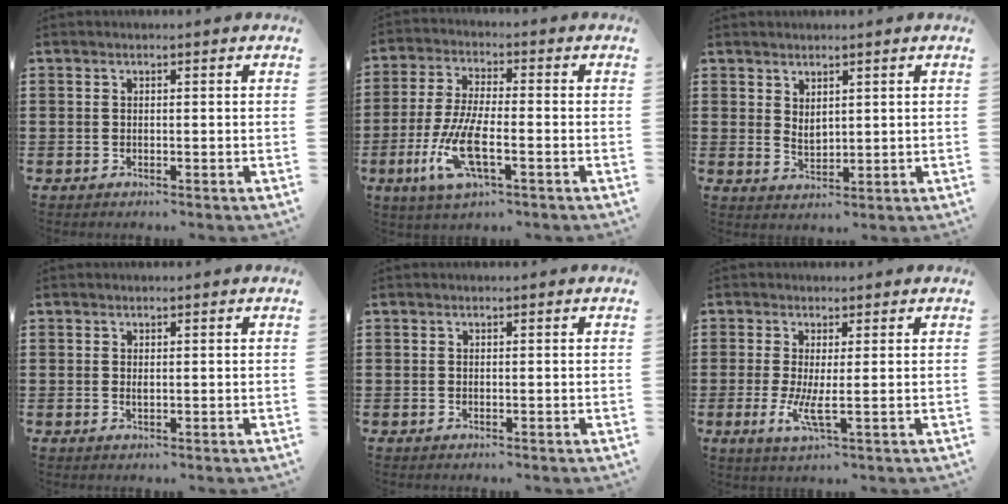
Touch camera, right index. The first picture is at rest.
{"total": 9.4, "force": [-3.8, 2.6, 8.2], "torque": [-0.196, -0.021, -0.074]}
{"total": 2.1, "force": [1.5, 1.0, 1.1], "torque": [-0.023, 0.003, 0.029]}
{"total": 0.6, "force": [0.1, 0.1, 0.6], "torque": [-0.014, -0.003, 0.002]}
{"total": 0.0}
{"total": 4.1, "force": [-0.2, 0.5, 4.1], "torque": [-0.089, -0.013, -0.007]}